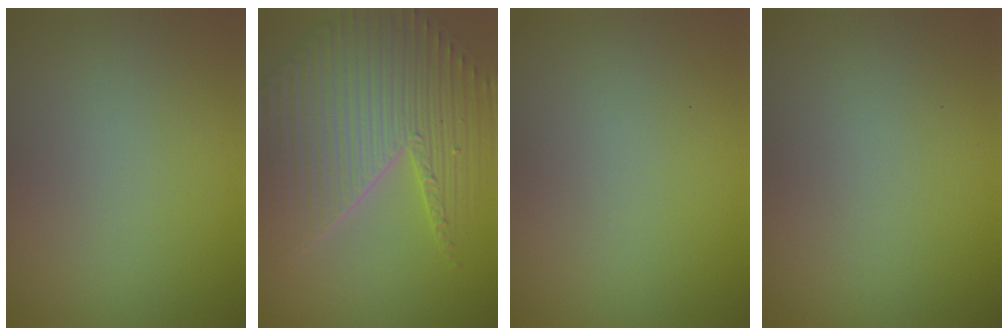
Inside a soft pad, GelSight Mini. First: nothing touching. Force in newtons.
{"total": 7.6, "press": 5.8, "slide": 4.9}
{"total": 0.0}
{"total": 0.0}